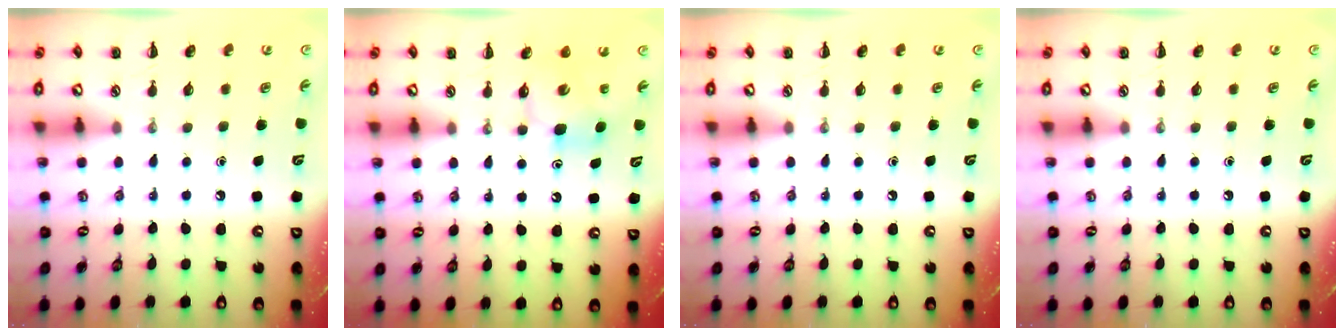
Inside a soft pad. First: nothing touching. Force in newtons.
{"total": 6.5, "press": 6.5, "slide": 1.0}
{"total": 0.0}
{"total": 0.0}